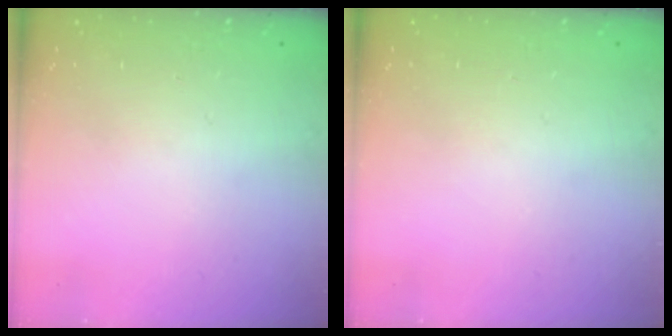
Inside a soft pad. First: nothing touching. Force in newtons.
{"total": 0.0}